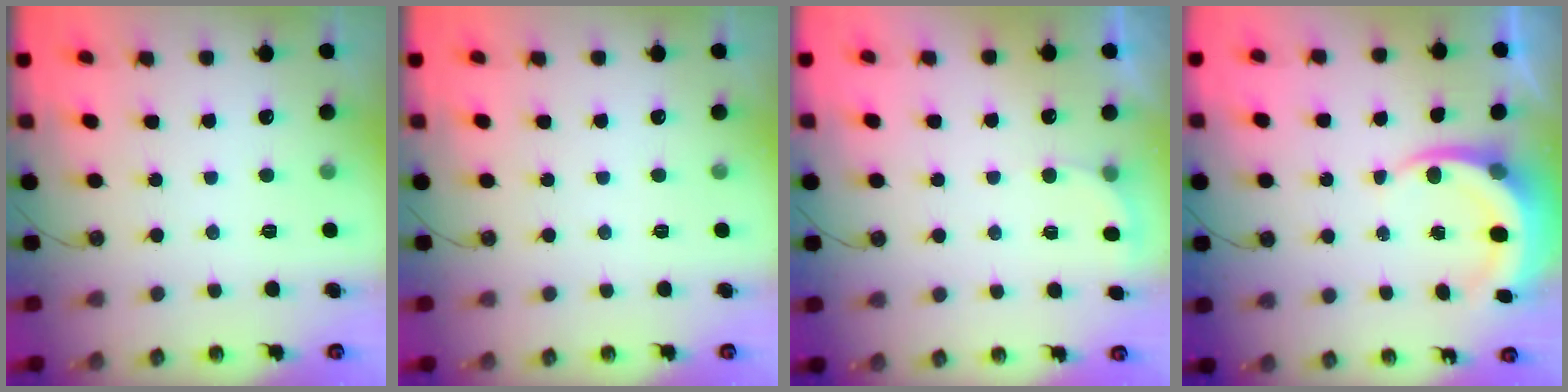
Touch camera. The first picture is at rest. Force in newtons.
{"total": 0.0}
{"total": 3.0, "press": 2.8, "slide": 1.0}
{"total": 6.5, "press": 6.4, "slide": 0.8}